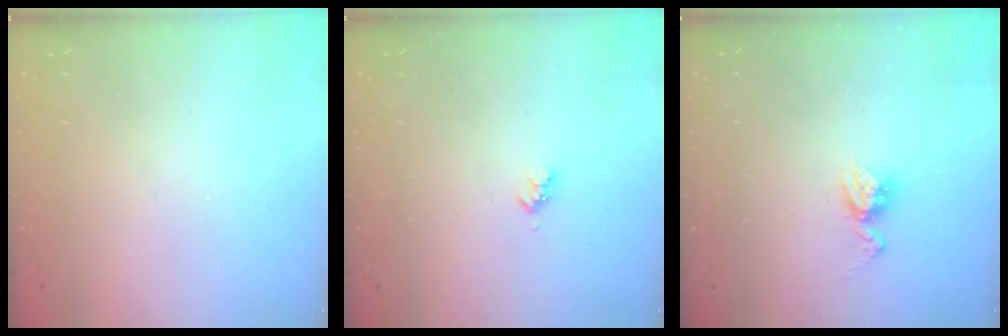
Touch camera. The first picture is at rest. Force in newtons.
{"total": 3.0, "press": 3.0, "slide": 0.4}
{"total": 6.2, "press": 6.2, "slide": 0.5}